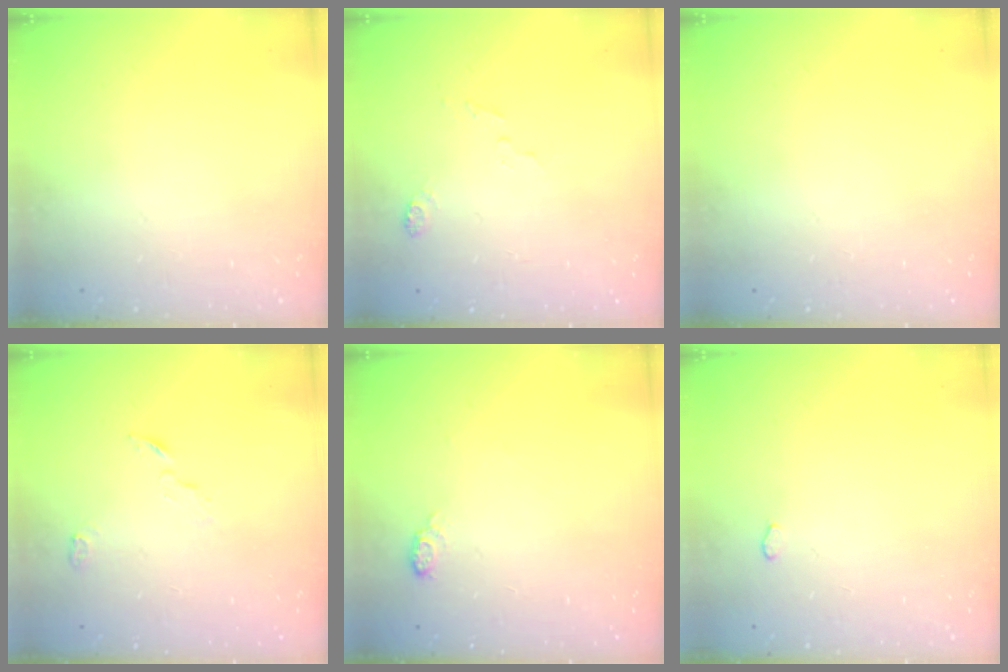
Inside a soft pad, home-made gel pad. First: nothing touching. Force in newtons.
{"total": 4.1, "press": 4.0, "slide": 0.8}
{"total": 0.0}
{"total": 3.4, "press": 3.4, "slide": 0.4}
{"total": 6.1, "press": 6.1, "slide": 0.7}
{"total": 5.9, "press": 2.8, "slide": 5.2}